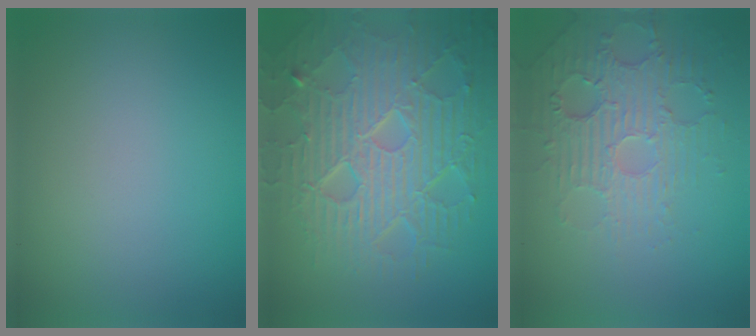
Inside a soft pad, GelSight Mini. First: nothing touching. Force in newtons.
{"total": 10.5, "press": 6.8, "slide": 8.0}
{"total": 4.1, "press": 3.7, "slide": 1.8}